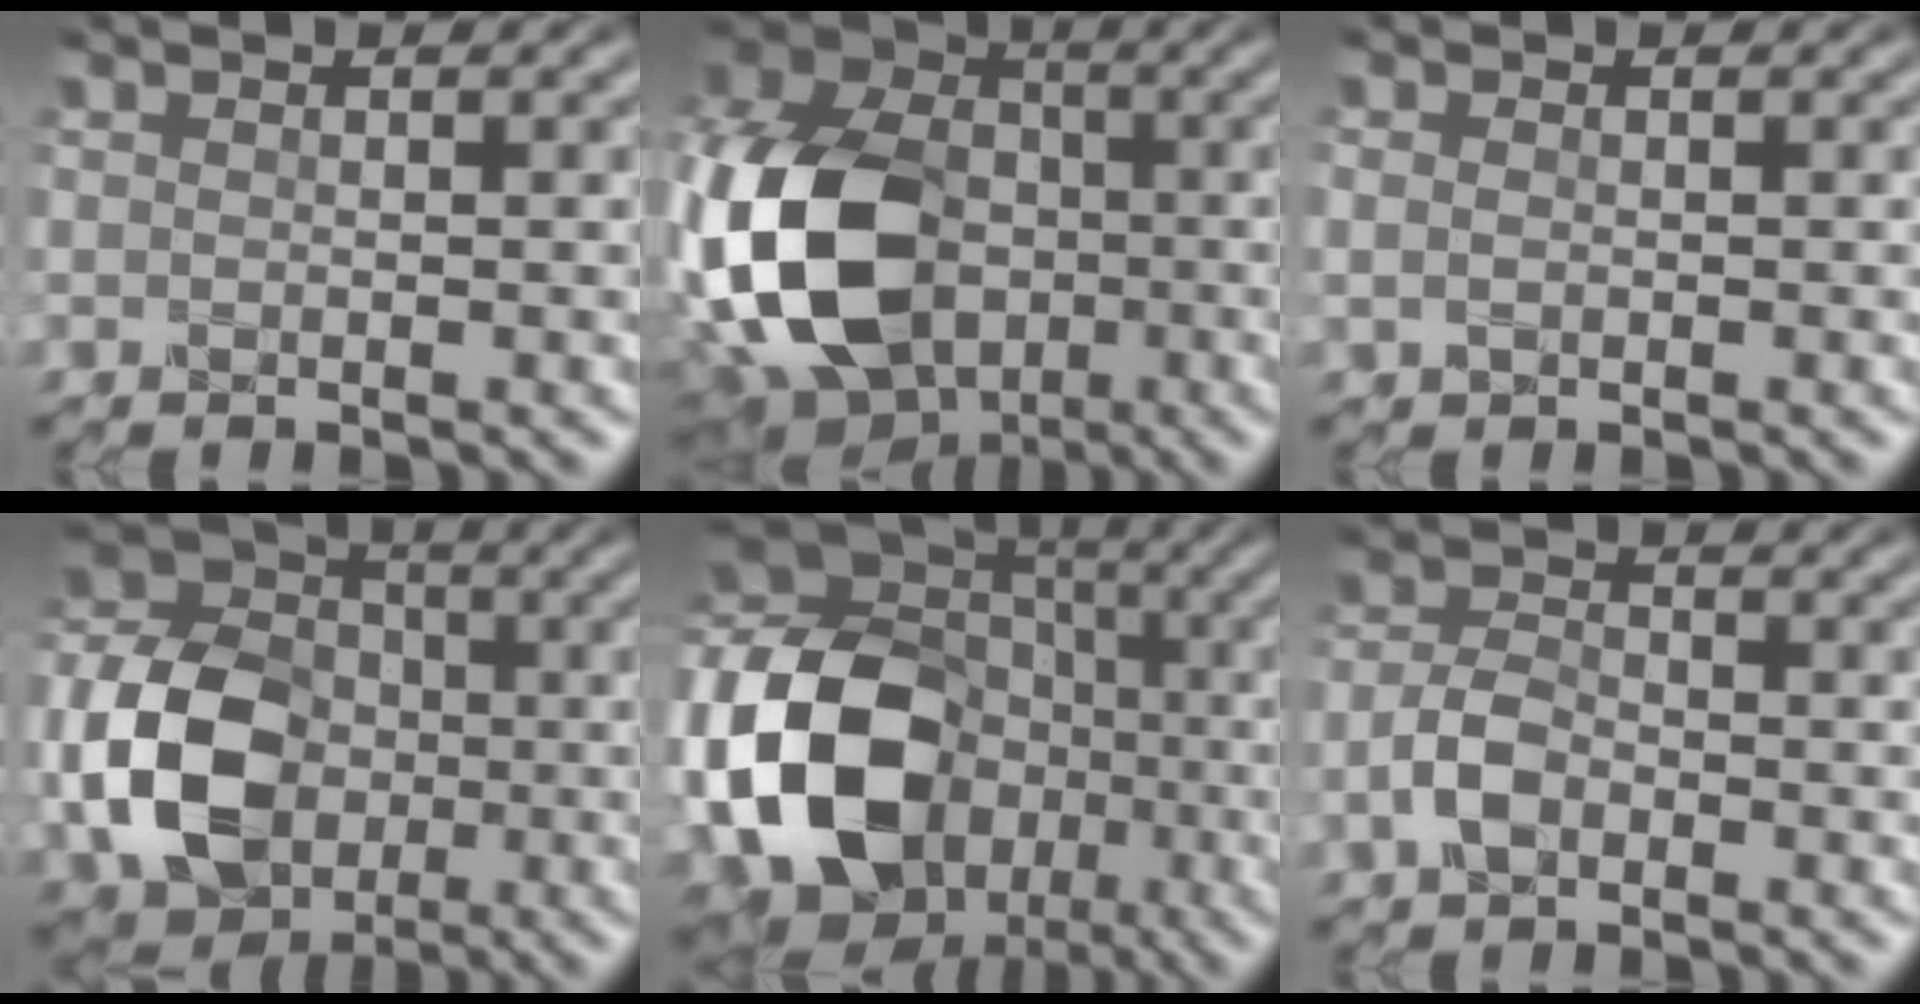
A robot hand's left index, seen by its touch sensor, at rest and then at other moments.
{"total": 17.7, "force": [-4.0, 12.7, 11.7], "torque": [-0.285, -0.018, -0.081]}
{"total": 1.1, "force": [-0.1, 0.9, 0.7], "torque": [-0.016, 0.000, 0.001]}
{"total": 9.9, "force": [-2.7, 7.4, 5.9], "torque": [-0.131, 0.005, -0.062]}
{"total": 18.6, "force": [-4.5, 14.8, 10.3], "torque": [-0.232, -0.034, -0.091]}
{"total": 3.1, "force": [-1.6, 1.7, 2.0], "torque": [-0.042, 0.005, -0.039]}